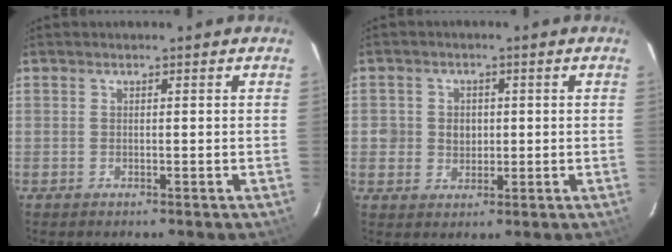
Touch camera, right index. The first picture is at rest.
{"total": 4.2, "force": [-0.1, 4.0, 1.4], "torque": [-0.029, 0.009, 0.001]}